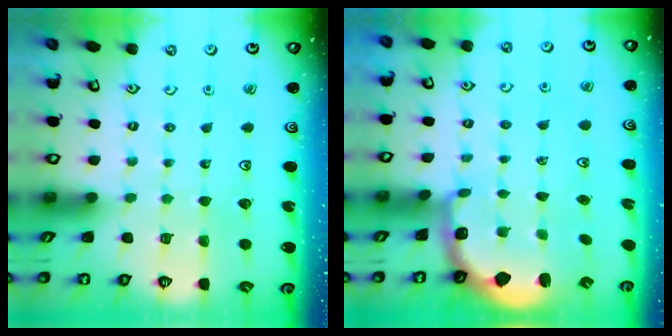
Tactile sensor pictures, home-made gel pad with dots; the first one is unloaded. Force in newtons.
{"total": 2.2, "press": 1.5, "slide": 1.6}